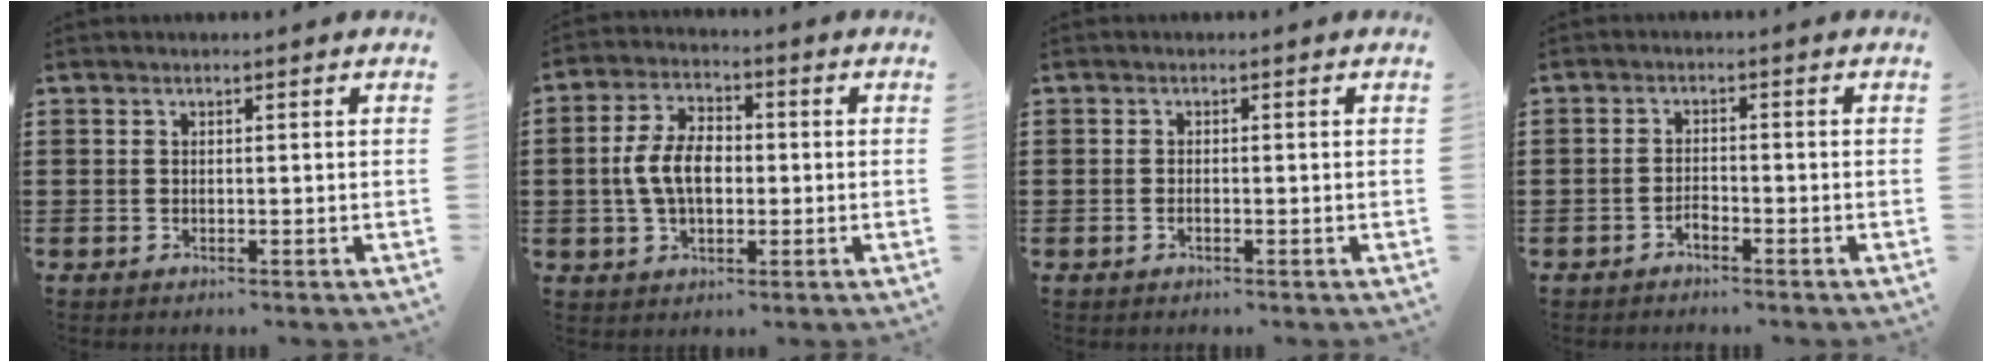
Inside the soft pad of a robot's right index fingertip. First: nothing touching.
{"total": 7.4, "force": [-0.4, 4.5, 5.9], "torque": [-0.140, 0.005, -0.015]}
{"total": 0.6, "force": [-0.3, 0.1, 0.4], "torque": [-0.009, -0.004, -0.005]}
{"total": 1.6, "force": [-1.4, 0.6, 0.6], "torque": [-0.016, 0.001, -0.027]}